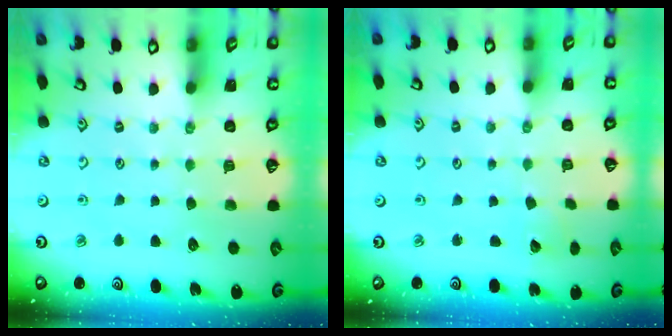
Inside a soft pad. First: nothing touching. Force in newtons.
{"total": 2.3, "press": 2.3, "slide": 0.3}